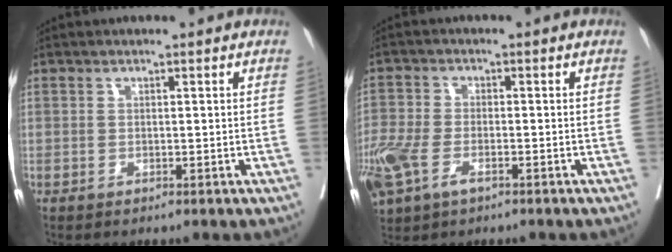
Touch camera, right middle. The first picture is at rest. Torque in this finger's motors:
{"motor_torque": [1.61, -0.52, 0.61, 0.21]}